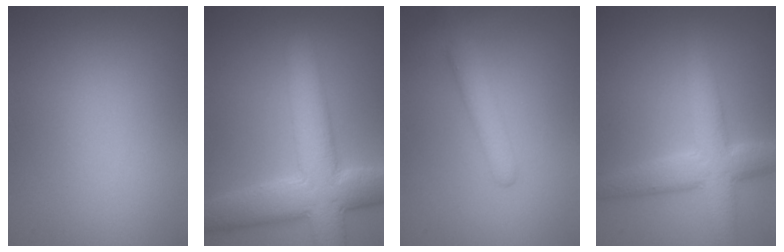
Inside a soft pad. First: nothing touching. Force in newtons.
{"total": 9.3, "press": 9.2, "slide": 0.5}
{"total": 3.5, "press": 3.5, "slide": 0.2}
{"total": 5.8, "press": 5.8, "slide": 0.3}